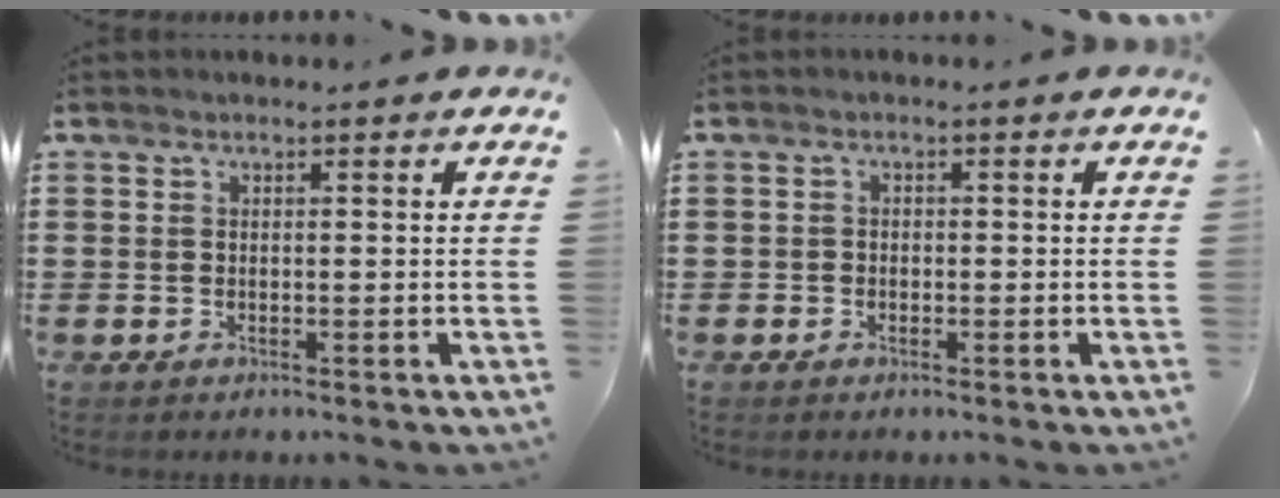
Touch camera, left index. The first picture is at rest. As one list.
[{"total": 0.9, "force": [-0.5, 0.7, 0.2], "torque": [-0.006, 0.002, -0.012]}]